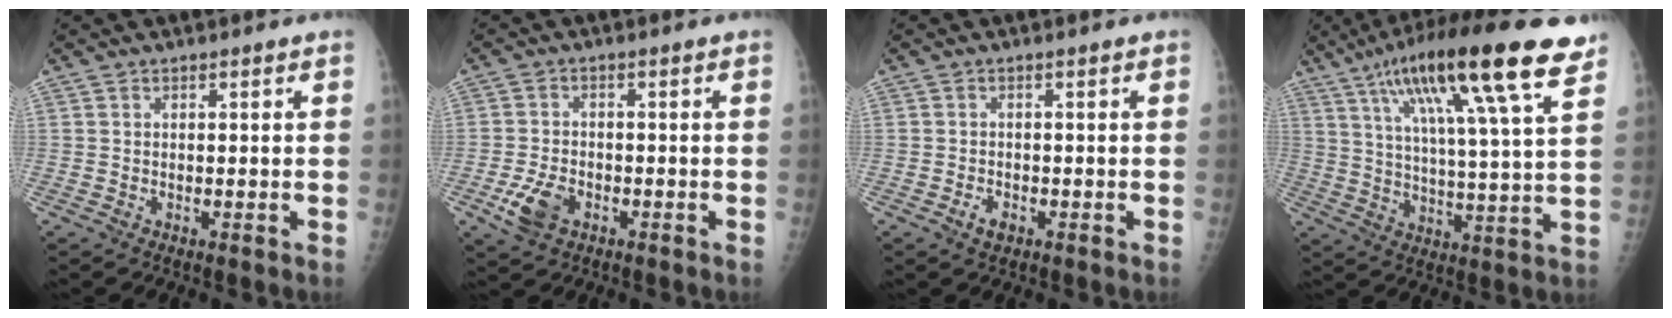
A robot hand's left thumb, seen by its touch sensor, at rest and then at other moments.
{"total": 5.6, "force": [-2.4, 3.6, 3.6], "torque": [-0.074, 0.006, -0.043]}
{"total": 1.9, "force": [-1.0, 1.2, 1.2], "torque": [-0.021, 0.001, -0.015]}
{"total": 22.5, "force": [13.1, 3.2, 18.1], "torque": [-0.288, -0.022, 0.207]}